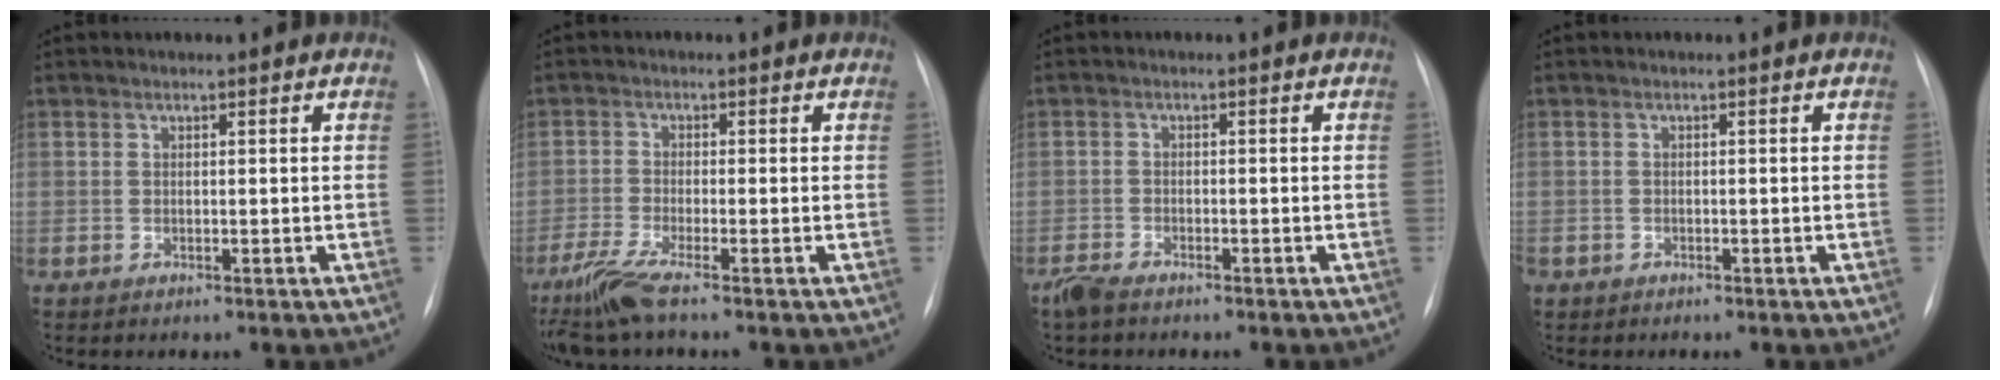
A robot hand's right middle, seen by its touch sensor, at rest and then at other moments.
{"total": 5.3, "force": [-4.0, -0.4, 3.5], "torque": [-0.079, -0.020, -0.084]}
{"total": 2.8, "force": [-2.4, 0.7, 1.2], "torque": [-0.029, -0.006, -0.045]}
{"total": 0.9, "force": [-0.6, 0.7, 0.1], "torque": [-0.009, 0.003, -0.007]}